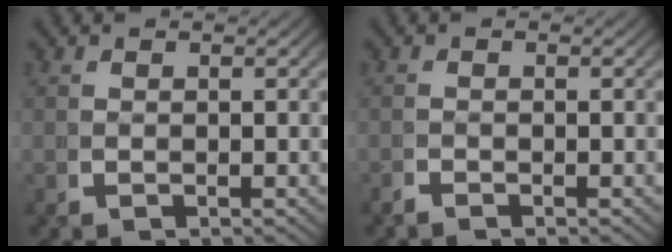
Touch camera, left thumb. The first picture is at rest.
{"total": 0.8, "force": [-0.7, -0.2, -0.1], "torque": [0.005, -0.003, -0.017]}